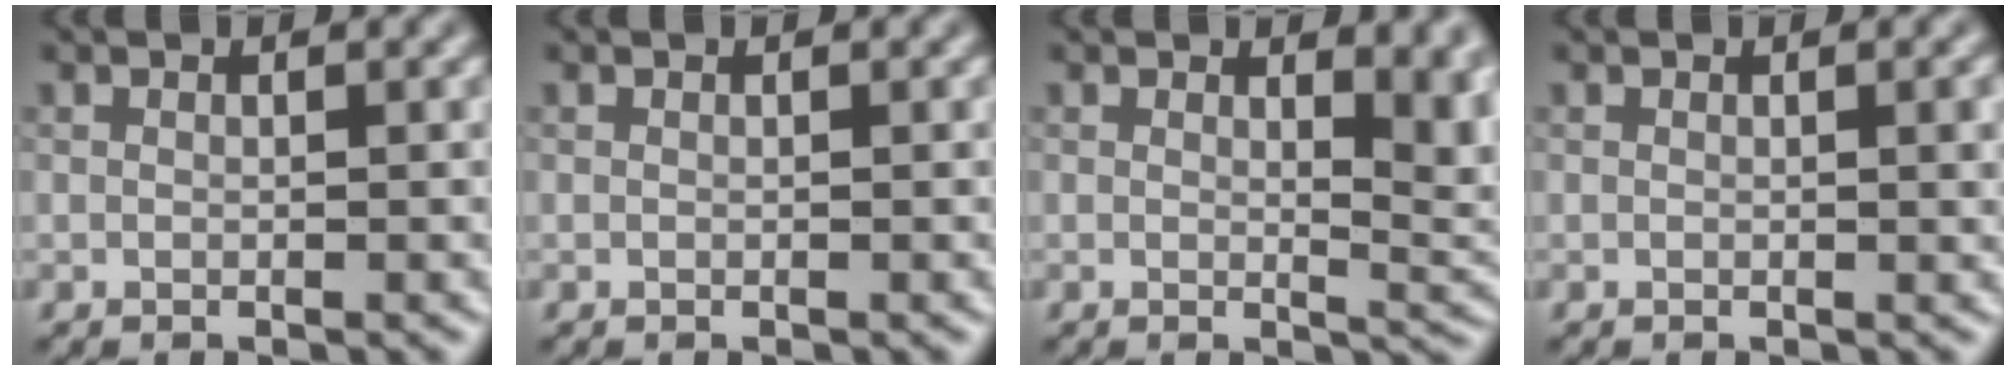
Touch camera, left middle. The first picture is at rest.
{"total": 0.0}
{"total": 5.9, "force": [1.8, 2.6, 4.9], "torque": [-0.052, -0.013, 0.035]}
{"total": 1.3, "force": [0.2, 0.3, 1.3], "torque": [-0.016, 0.001, 0.001]}